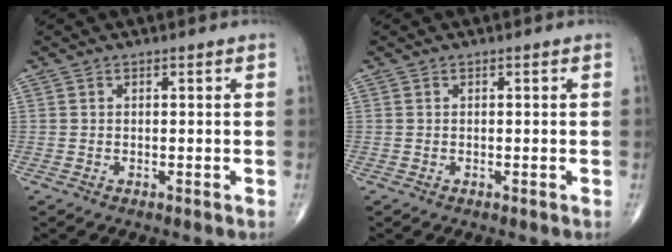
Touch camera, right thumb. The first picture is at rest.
{"total": 0.0}